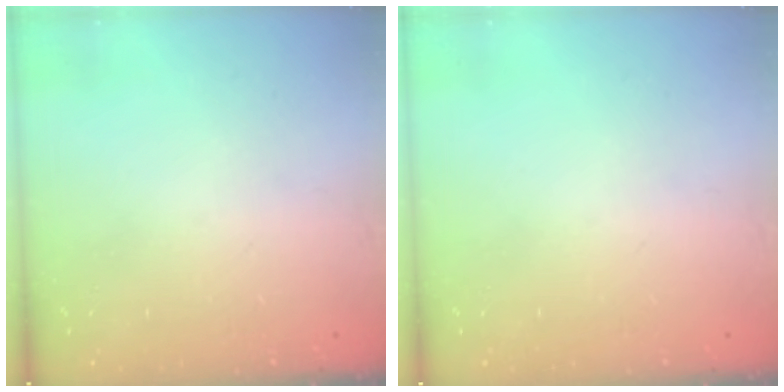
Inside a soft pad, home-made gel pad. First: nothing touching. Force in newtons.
{"total": 0.0}